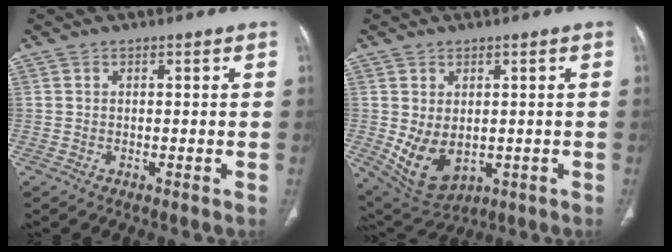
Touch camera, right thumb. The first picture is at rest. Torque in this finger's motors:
{"motor_torque": [-0.34, 0.74, 0.59, 0.65, 0.27]}